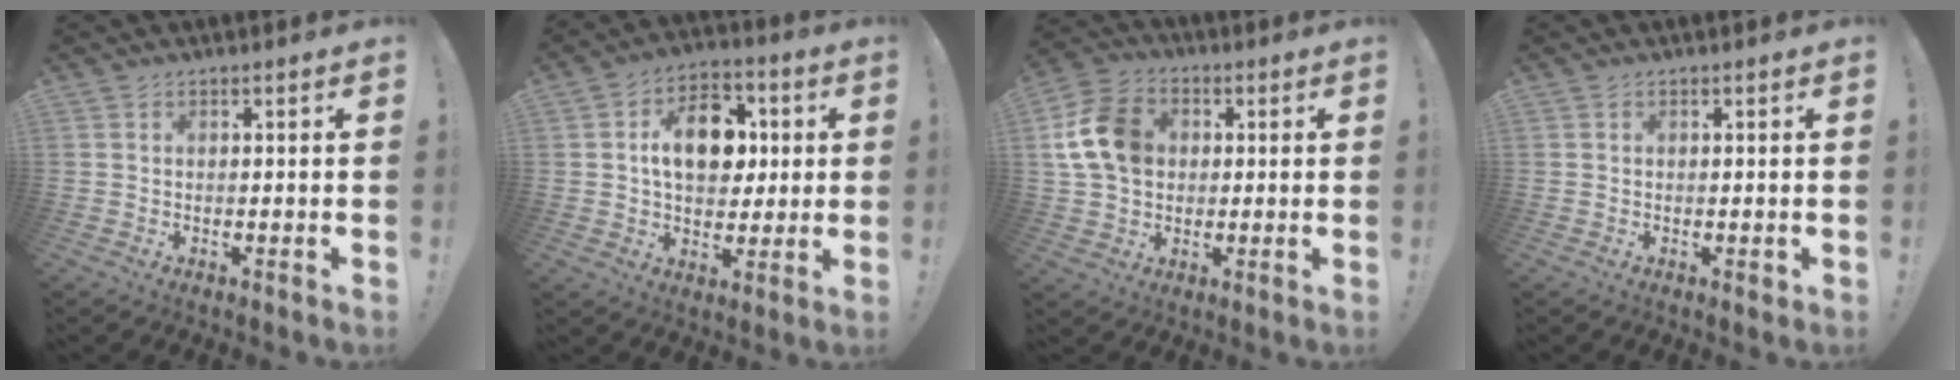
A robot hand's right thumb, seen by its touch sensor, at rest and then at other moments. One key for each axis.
{"total": 14.0, "fx": 2.1, "fy": 10.0, "fz": 9.7, "tx": -0.123, "ty": 0.007, "tz": 0.039}
{"total": 14.4, "fx": 2.3, "fy": 11.2, "fz": 8.6, "tx": -0.142, "ty": 0.003, "tz": 0.049}
{"total": 0.7, "fx": 0.2, "fy": 0.5, "fz": 0.5, "tx": -0.003, "ty": 0.001, "tz": 0.002}